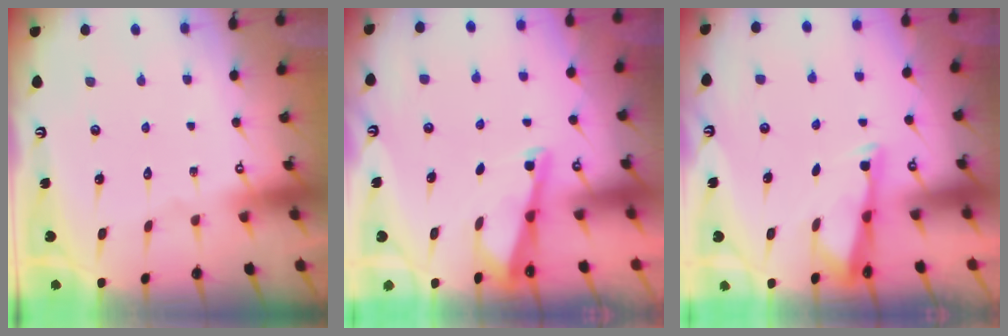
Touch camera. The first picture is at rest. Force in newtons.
{"total": 3.5, "press": 3.5, "slide": 0.5}
{"total": 3.2, "press": 3.2, "slide": 0.4}